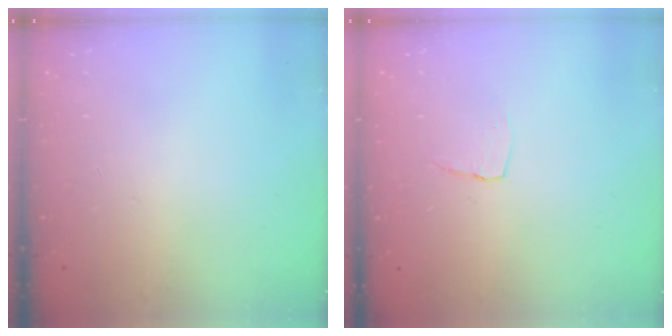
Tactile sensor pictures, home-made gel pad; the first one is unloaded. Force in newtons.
{"total": 3.6, "press": 3.6, "slide": 0.3}